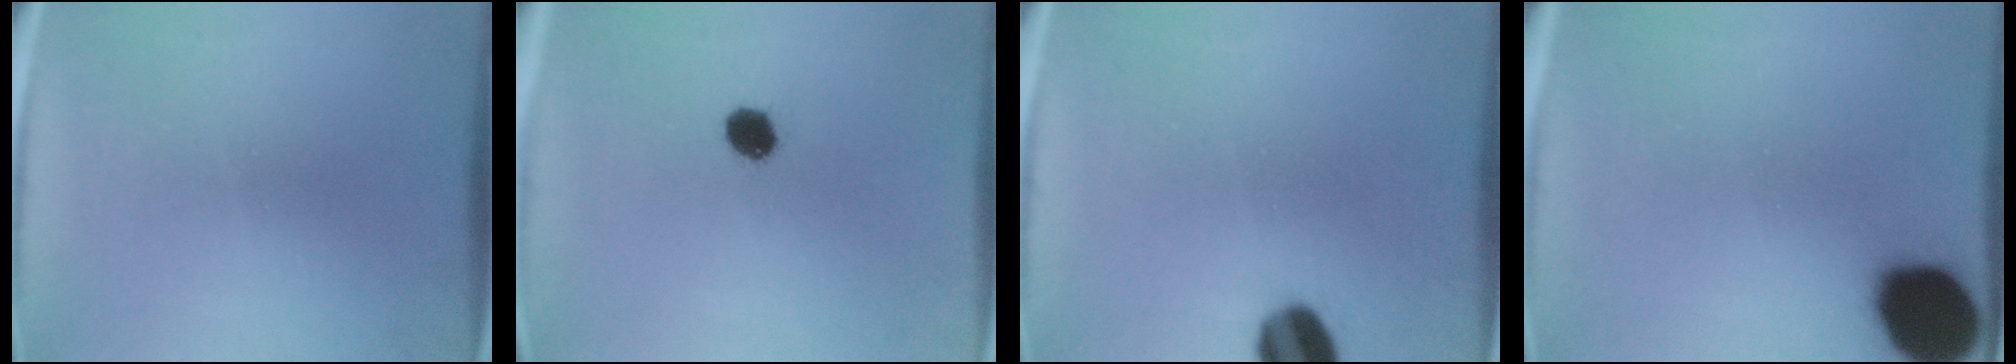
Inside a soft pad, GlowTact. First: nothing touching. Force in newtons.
{"total": 4.3}
{"total": 9.0}
{"total": 17.9}